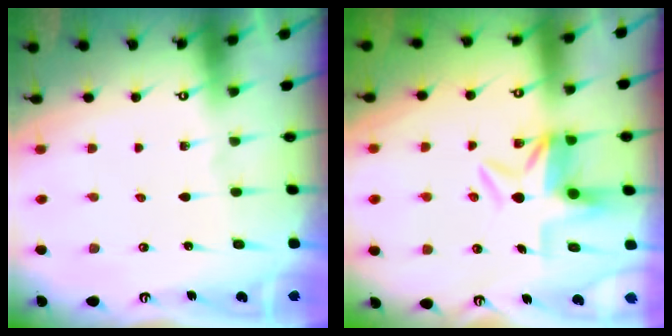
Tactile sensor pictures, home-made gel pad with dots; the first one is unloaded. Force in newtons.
{"total": 5.9, "press": 5.5, "slide": 2.1}